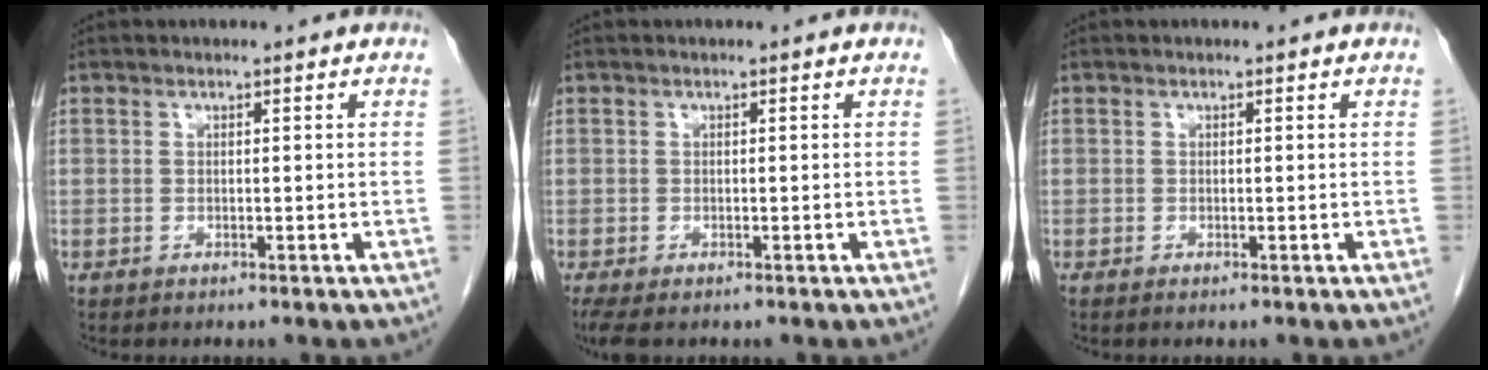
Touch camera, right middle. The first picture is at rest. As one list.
[{"total": 3.8, "force": [-2.6, 1.7, 2.2], "torque": [-0.046, -0.014, -0.044]}, {"total": 0.0}]